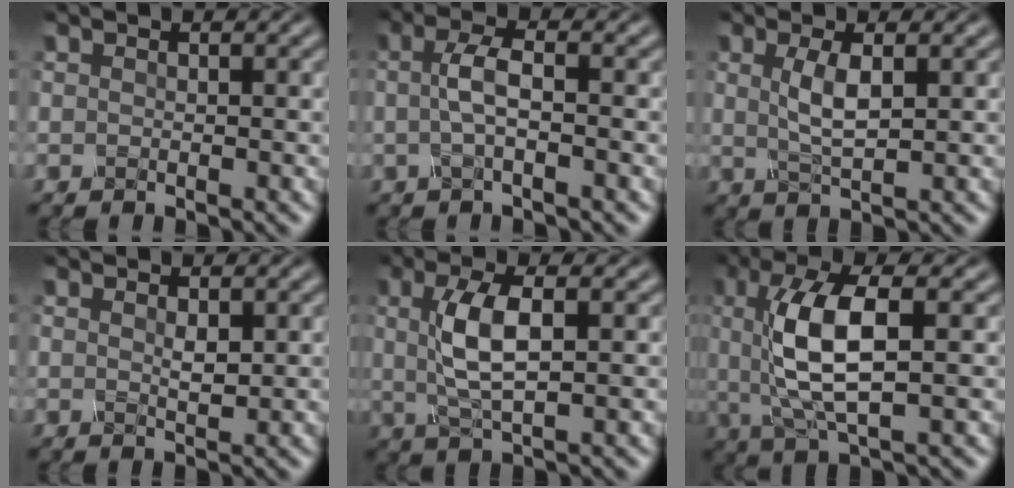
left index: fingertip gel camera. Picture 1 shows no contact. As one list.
[{"total": 2.8, "force": [0.0, 0.8, 2.6], "torque": [-0.056, 0.002, -0.004]}, {"total": 3.0, "force": [0.8, 0.9, 2.8], "torque": [-0.060, 0.000, 0.016]}, {"total": 1.2, "force": [0.5, 0.5, 1.0], "torque": [-0.023, -0.002, 0.011]}, {"total": 5.1, "force": [0.8, 1.7, 4.7], "torque": [-0.099, 0.005, 0.016]}, {"total": 7.6, "force": [0.8, 2.6, 7.1], "torque": [-0.145, -0.001, 0.016]}]